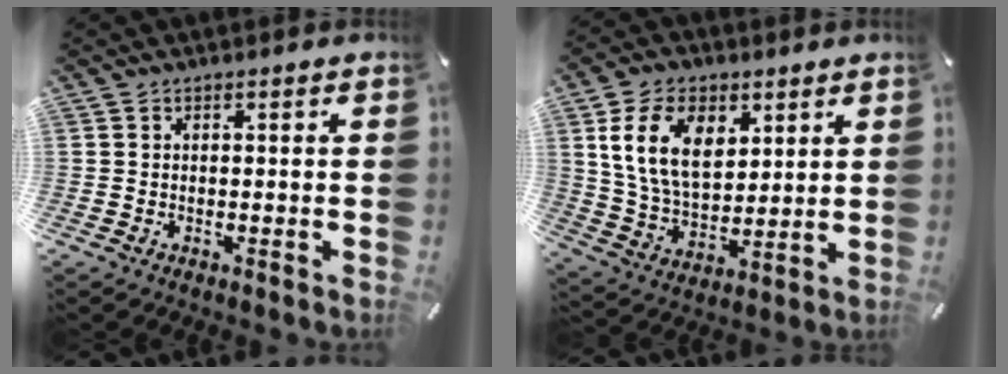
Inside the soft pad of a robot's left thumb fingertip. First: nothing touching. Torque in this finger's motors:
{"motor_torque": [2.32, 2.17, 1.41, -1.36, 0.27]}